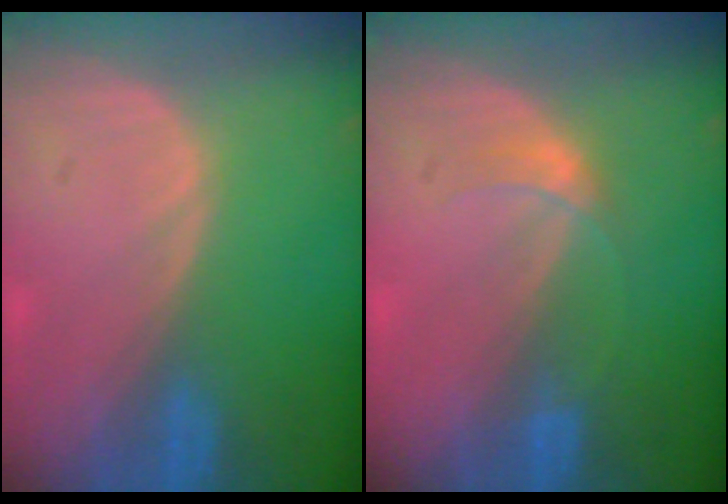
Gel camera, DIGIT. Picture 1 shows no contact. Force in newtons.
{"total": 2.1, "press": 2.1, "slide": 0.2}